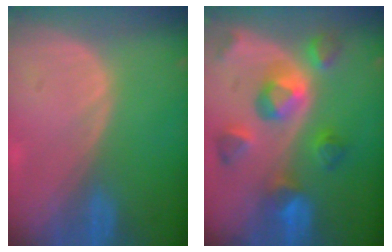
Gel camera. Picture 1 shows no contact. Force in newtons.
{"total": 9.5, "press": 8.6, "slide": 3.9}